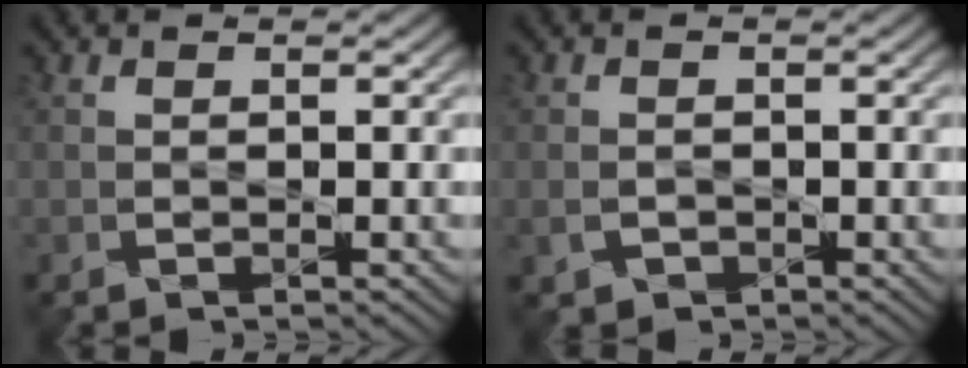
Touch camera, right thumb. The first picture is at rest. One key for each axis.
{"total": 1.9, "fx": -0.6, "fy": 1.5, "fz": 1.0, "tx": -0.026, "ty": -0.009, "tz": -0.012}